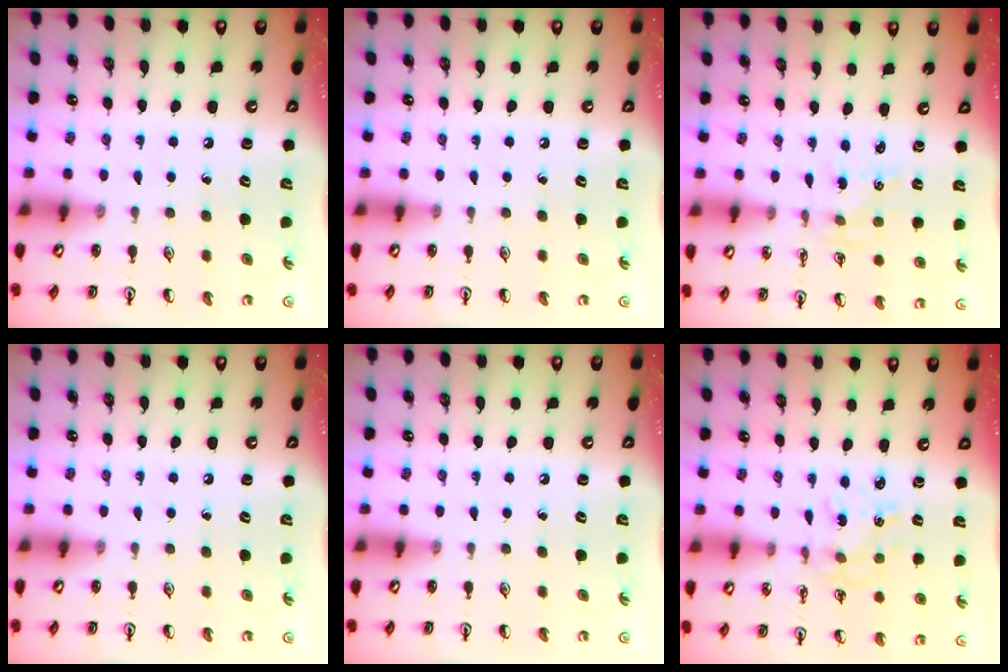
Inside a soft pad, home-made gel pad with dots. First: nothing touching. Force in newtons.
{"total": 0.0}
{"total": 0.7, "press": 0.6, "slide": 0.2}
{"total": 0.0}
{"total": 0.0}
{"total": 2.4, "press": 2.3, "slide": 0.3}